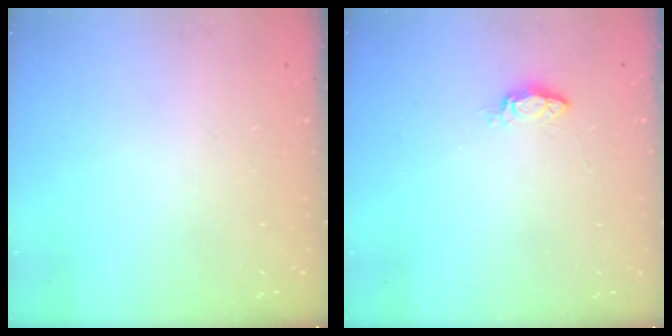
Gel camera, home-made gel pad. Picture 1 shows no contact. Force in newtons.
{"total": 3.5, "press": 3.5, "slide": 0.4}